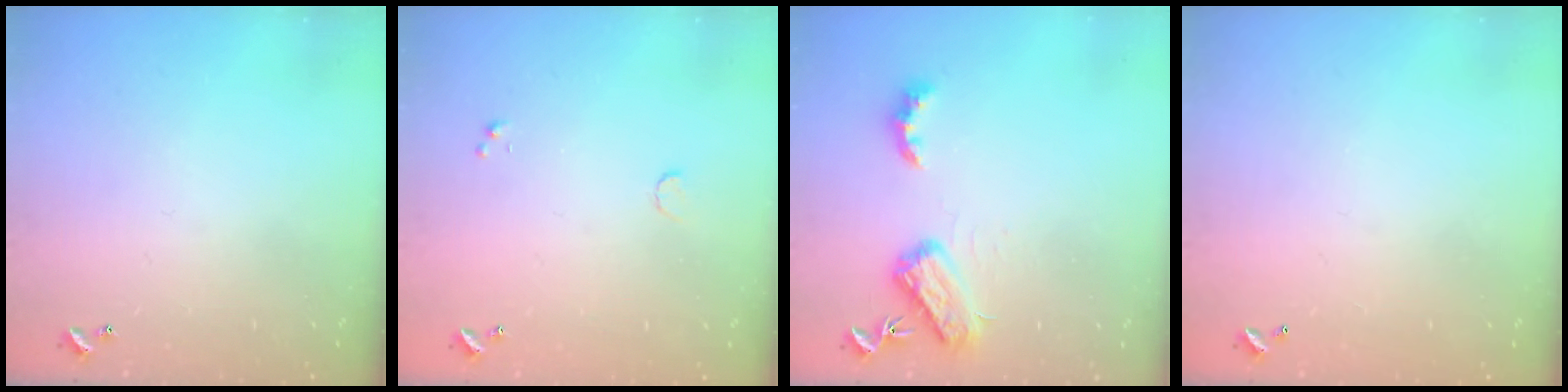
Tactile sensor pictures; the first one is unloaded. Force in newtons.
{"total": 0.9, "press": 0.8, "slide": 0.2}
{"total": 5.6, "press": 5.6, "slide": 0.5}
{"total": 2.8, "press": 2.8, "slide": 0.1}